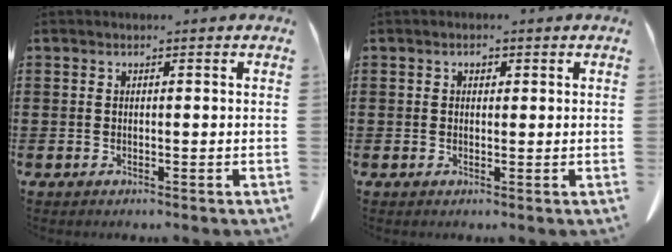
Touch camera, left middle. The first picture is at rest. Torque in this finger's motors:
{"motor_torque": [-0.69, 0.95, -0.02, -0.03]}